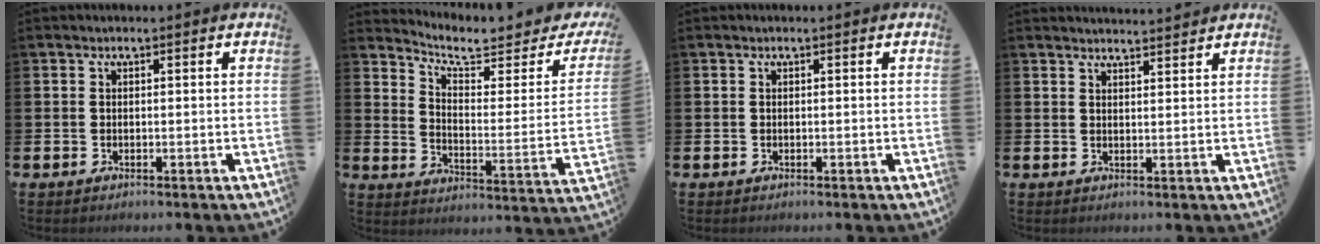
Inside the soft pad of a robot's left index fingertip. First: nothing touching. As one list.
[{"total": 6.7, "force": [5.7, 1.8, 3.1], "torque": [-0.075, -0.043, 0.091]}, {"total": 0.0}, {"total": 2.7, "force": [2.7, -0.1, -0.1], "torque": [0.006, -0.018, 0.047]}]